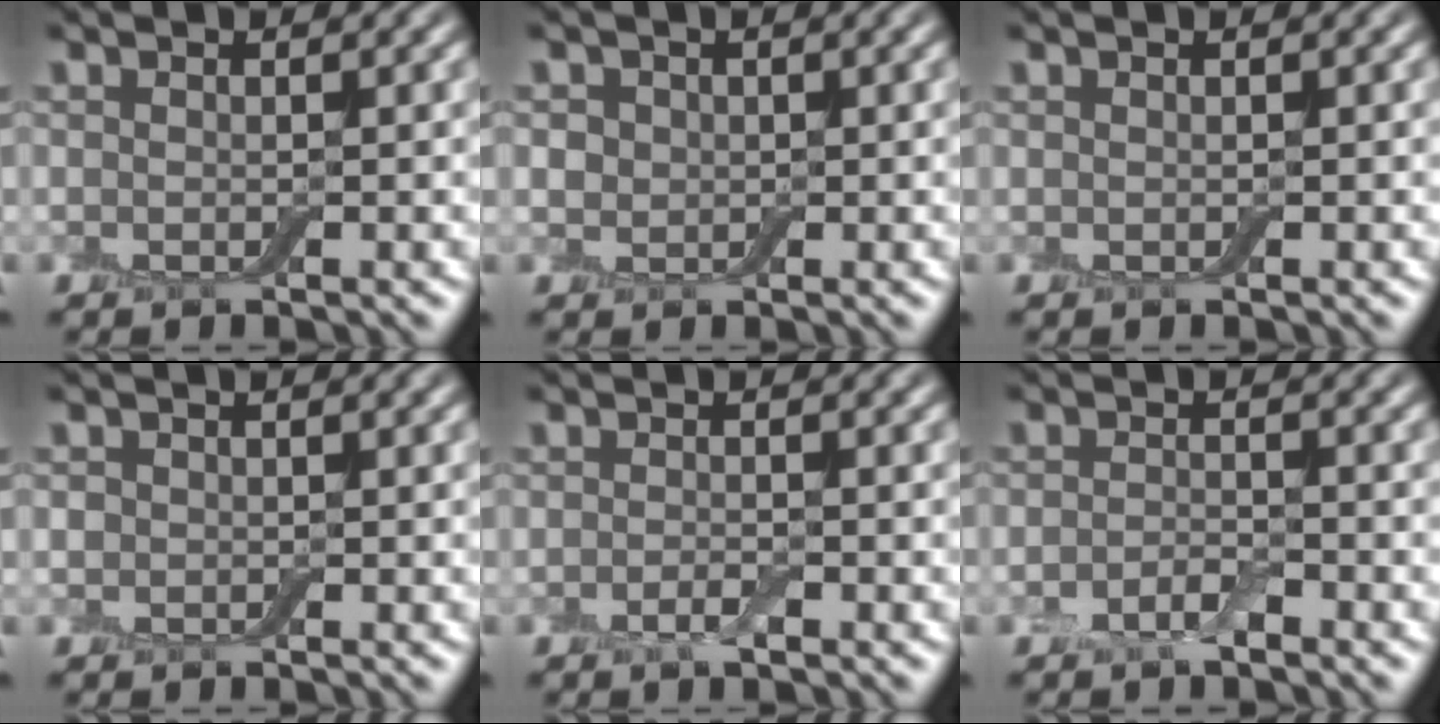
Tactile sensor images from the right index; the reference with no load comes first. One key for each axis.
{"total": 1.7, "fx": 0.3, "fy": 1.5, "fz": 0.6, "tx": -0.014, "ty": 0.001, "tz": 0.008}
{"total": 0.0}
{"total": 0.7, "fx": -0.1, "fy": 0.7, "fz": 0.1, "tx": -0.001, "ty": -0.002, "tz": -0.006}
{"total": 1.1, "fx": -0.6, "fy": 0.3, "fz": 0.9, "tx": -0.020, "ty": -0.002, "tz": -0.013}
{"total": 1.9, "fx": -1.1, "fy": 0.7, "fz": 1.4, "tx": -0.030, "ty": 0.000, "tz": -0.024}